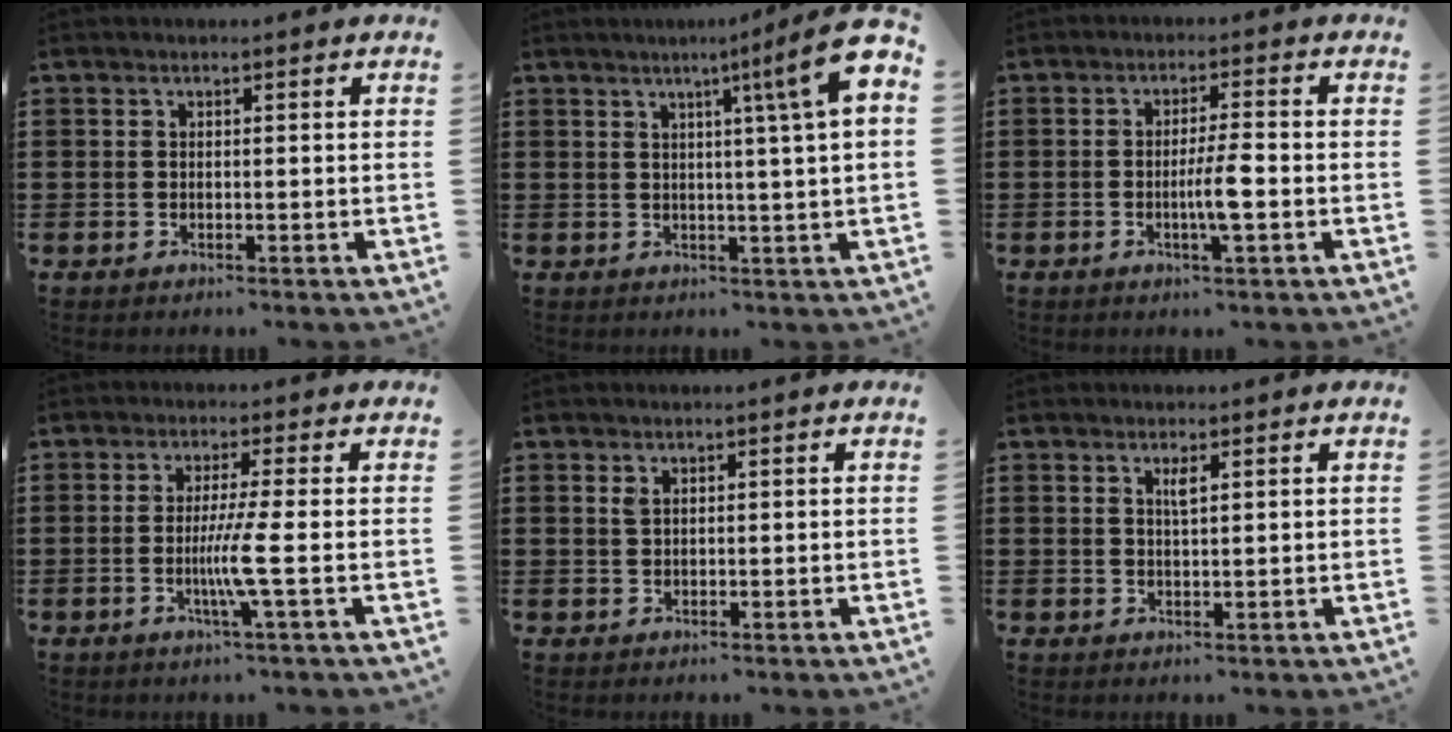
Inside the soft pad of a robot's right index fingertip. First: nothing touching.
{"total": 9.2, "force": [3.6, -1.1, 8.4], "torque": [-0.140, -0.026, 0.050]}
{"total": 4.6, "force": [-1.1, 0.1, 4.5], "torque": [-0.086, -0.009, -0.024]}
{"total": 5.6, "force": [-1.2, -1.0, 5.4], "torque": [-0.109, -0.023, -0.028]}
{"total": 1.1, "force": [0.6, 0.6, 0.8], "torque": [-0.019, 0.004, 0.011]}
{"total": 1.6, "force": [0.8, 0.2, 1.4], "torque": [-0.020, -0.002, 0.010]}